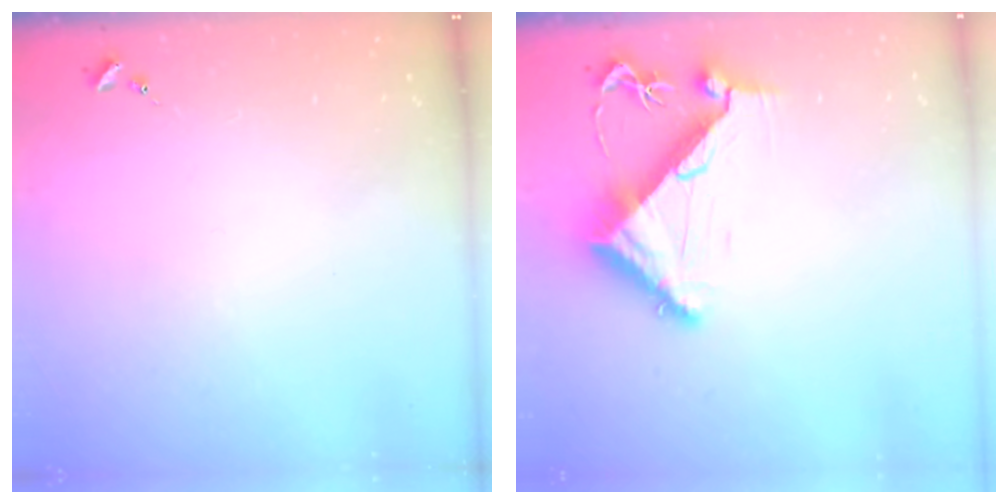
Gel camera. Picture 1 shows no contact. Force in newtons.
{"total": 7.9, "press": 7.8, "slide": 1.0}